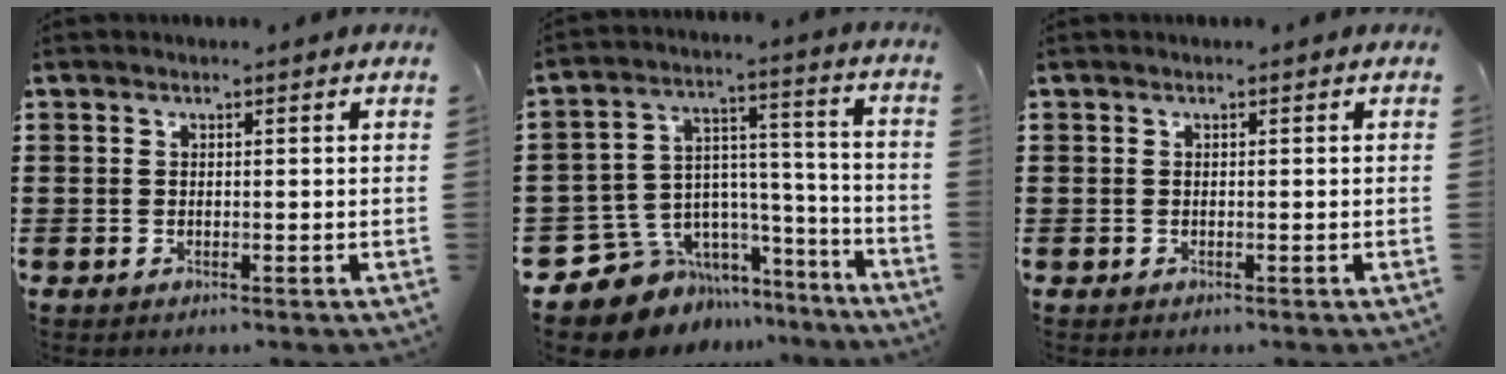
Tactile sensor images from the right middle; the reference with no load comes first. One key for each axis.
{"total": 9.7, "fx": -7.7, "fy": 5.8, "fz": 1.3, "tx": -0.054, "ty": 0.004, "tz": -0.142}
{"total": 0.0}